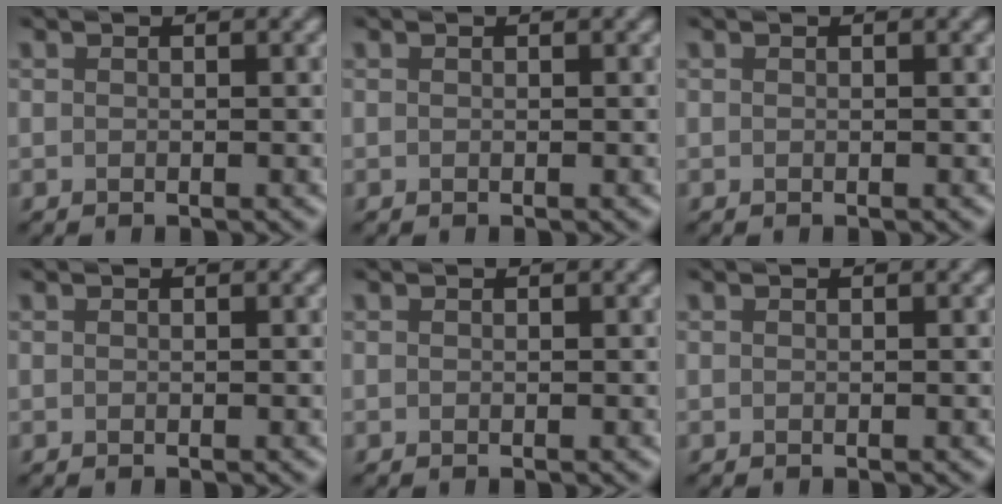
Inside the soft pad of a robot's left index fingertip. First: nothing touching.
{"total": 0.0}
{"total": 0.0}
{"total": 0.0}
{"total": 0.0}
{"total": 0.0}